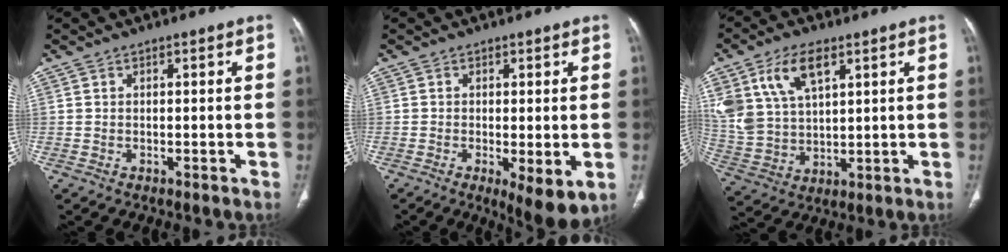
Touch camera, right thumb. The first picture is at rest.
{"total": 6.8, "force": [-1.7, 2.0, 6.3], "torque": [-0.099, -0.023, -0.024]}
{"total": 14.5, "force": [7.0, 8.0, 9.9], "torque": [-0.190, -0.015, 0.146]}